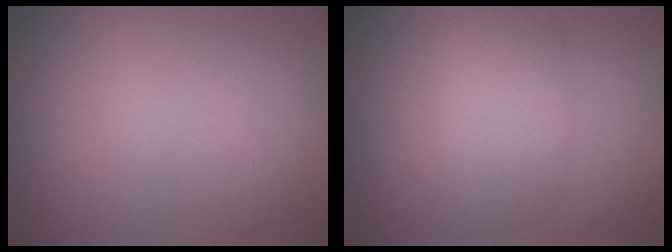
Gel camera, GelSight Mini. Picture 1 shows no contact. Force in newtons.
{"total": 3.7, "press": 3.7, "slide": 0.2}